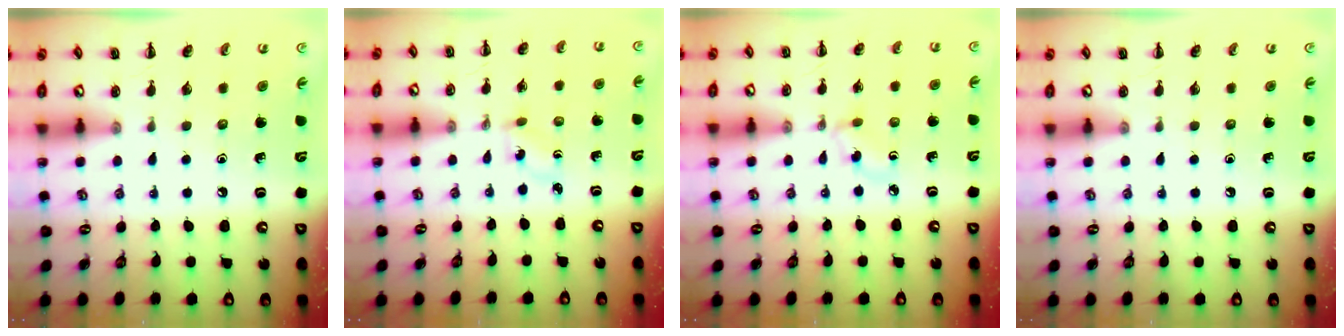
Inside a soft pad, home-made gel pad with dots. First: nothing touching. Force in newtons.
{"total": 1.2, "press": 1.1, "slide": 0.5}
{"total": 2.9, "press": 2.6, "slide": 1.2}
{"total": 0.0}